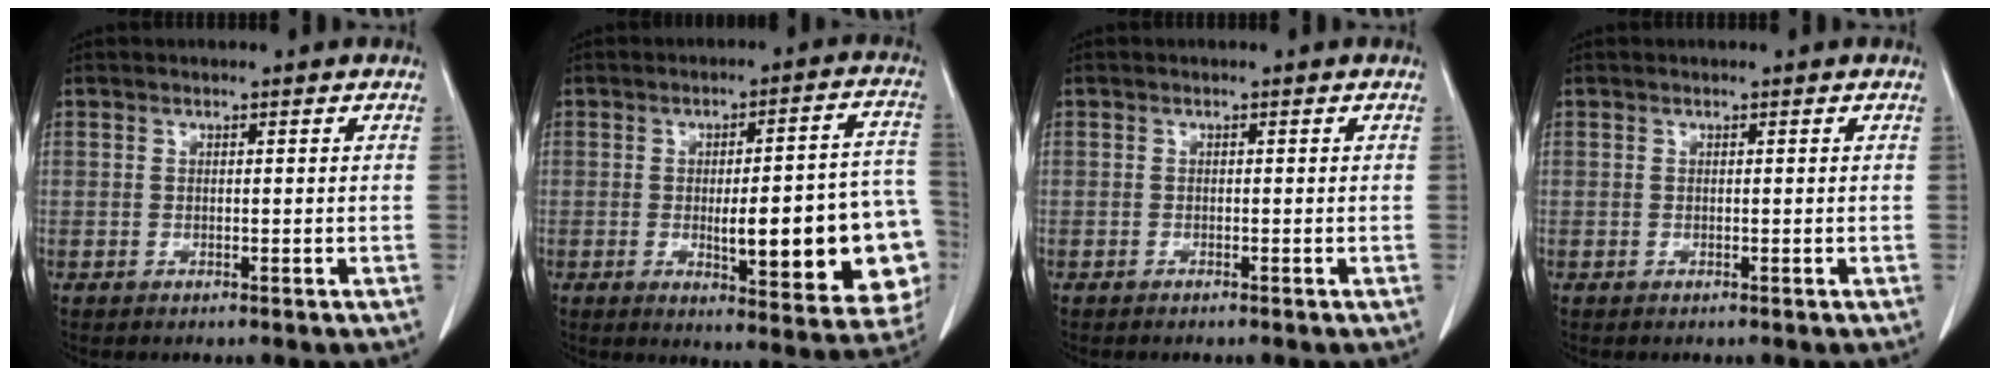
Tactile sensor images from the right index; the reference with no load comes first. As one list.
[{"total": 20.0, "force": [-3.7, 4.4, 19.2], "torque": [-0.162, 0.023, -0.026]}, {"total": 0.0}, {"total": 0.0}]